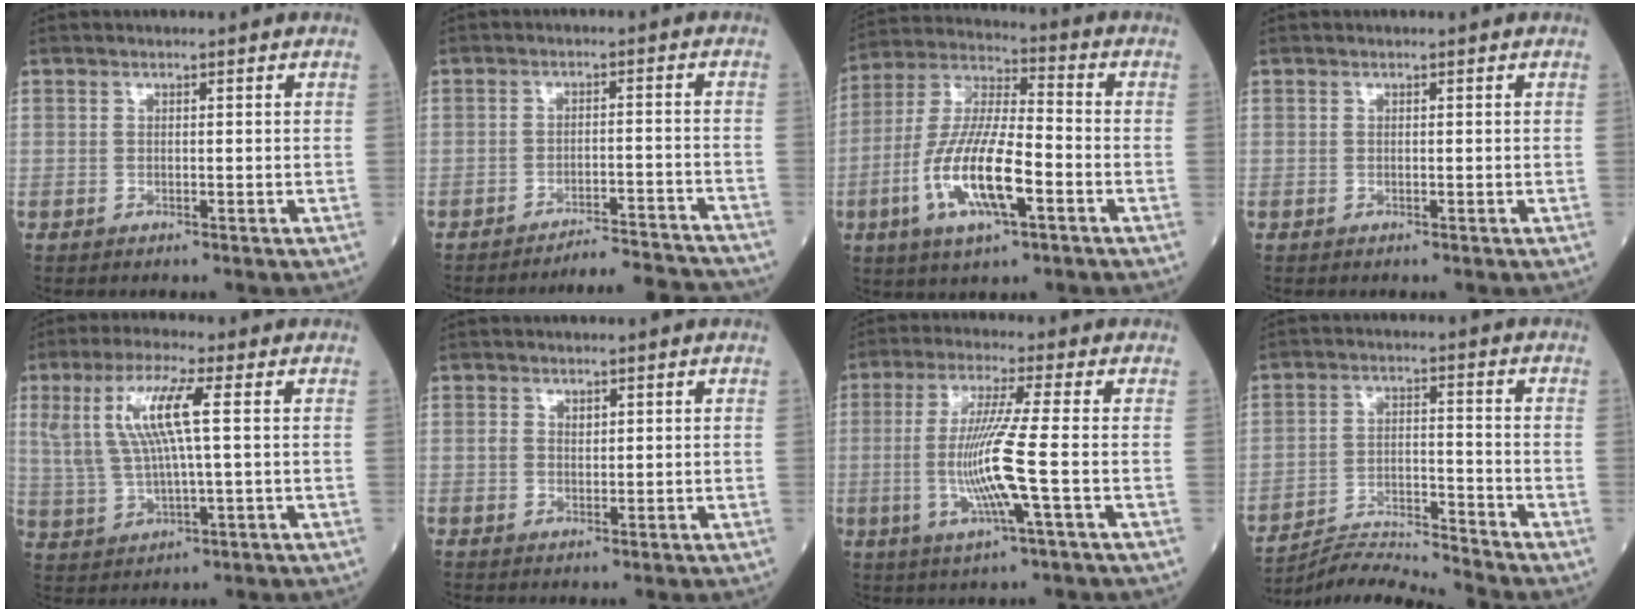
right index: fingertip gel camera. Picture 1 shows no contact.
{"total": 10.3, "force": [-10.3, -0.6, 0.8], "torque": [0.002, 0.008, -0.137]}
{"total": 14.6, "force": [-4.8, 3.3, 13.3], "torque": [-0.277, -0.006, -0.087]}
{"total": 0.0}
{"total": 9.8, "force": [2.6, 1.1, 9.4], "torque": [-0.212, 0.014, 0.054]}
{"total": 1.5, "force": [0.6, 1.0, 1.0], "torque": [-0.022, 0.007, 0.014]}
{"total": 9.9, "force": [-1.7, -1.1, 9.6], "torque": [-0.201, -0.011, -0.035]}
{"total": 8.3, "force": [-7.8, -2.8, -0.2], "torque": [-0.005, 0.004, -0.142]}